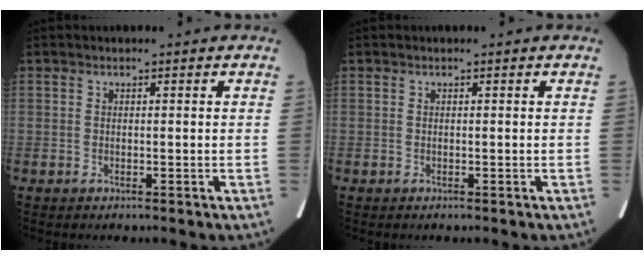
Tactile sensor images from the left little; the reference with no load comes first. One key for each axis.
{"total": 0.0}